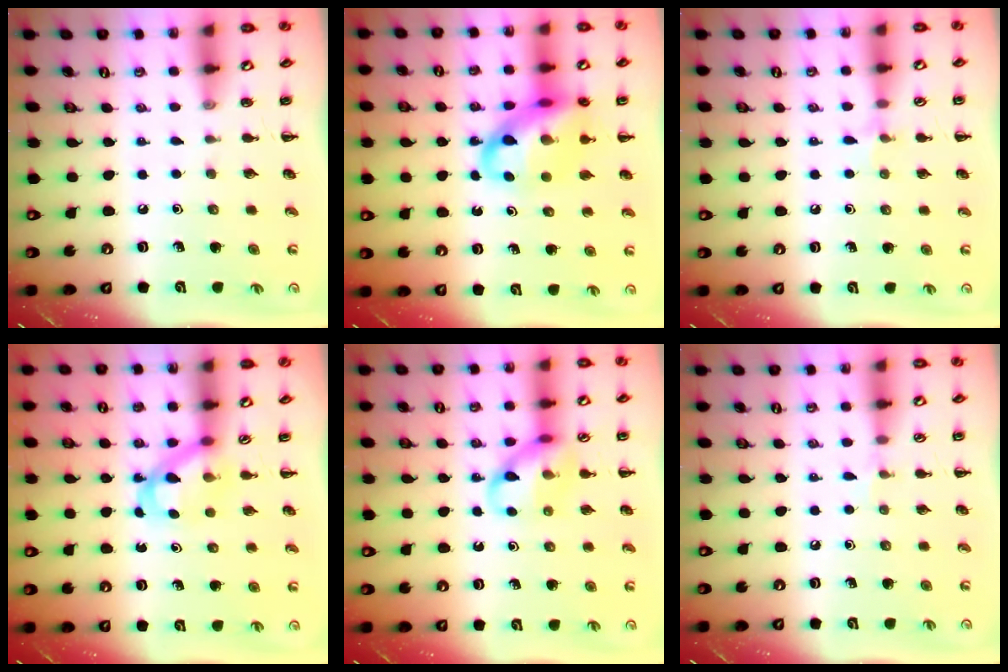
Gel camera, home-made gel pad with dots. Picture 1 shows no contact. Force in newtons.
{"total": 15.2, "press": 14.8, "slide": 3.4}
{"total": 4.9, "press": 4.6, "slide": 1.5}
{"total": 4.7, "press": 4.7, "slide": 0.6}
{"total": 12.7, "press": 12.6, "slide": 1.7}
{"total": 3.7, "press": 3.5, "slide": 1.3}